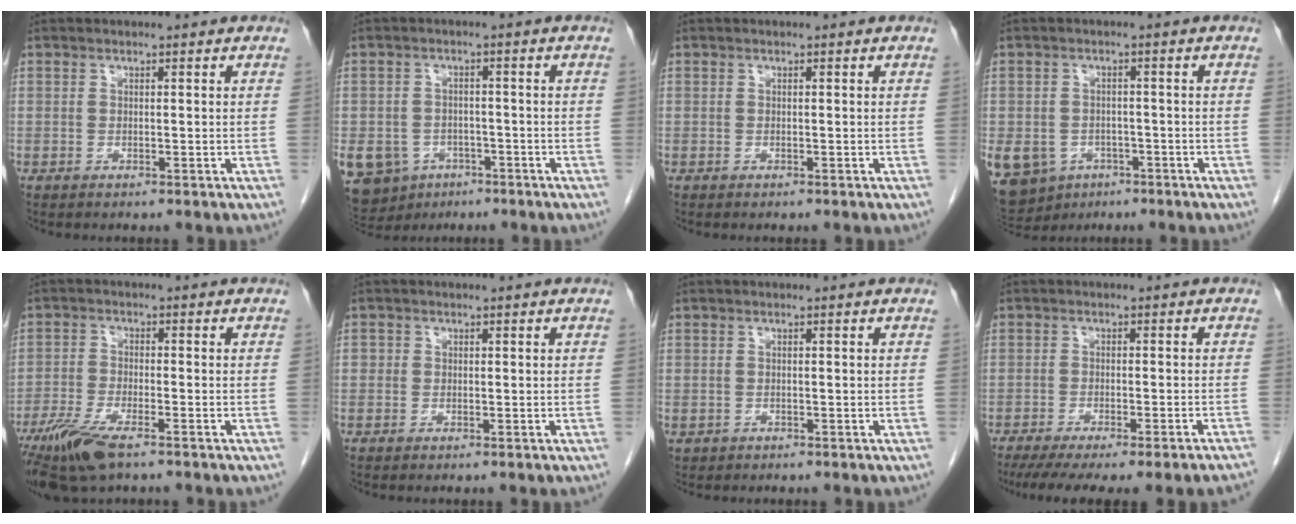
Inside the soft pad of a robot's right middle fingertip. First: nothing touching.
{"total": 12.9, "force": [-6.3, 10.4, 4.4], "torque": [-0.124, 0.000, -0.084]}
{"total": 0.0}
{"total": 16.2, "force": [-7.6, 12.9, 6.1], "torque": [-0.183, -0.003, -0.096]}
{"total": 9.0, "force": [-6.1, 2.1, 6.3], "torque": [-0.123, -0.021, -0.109]}
{"total": 1.1, "force": [0.0, 1.1, 0.2], "torque": [0.002, 0.004, -0.001]}
{"total": 0.7, "force": [-0.2, 0.6, 0.1], "torque": [-0.001, 0.003, 0.003]}
{"total": 14.8, "force": [-12.6, -0.2, 7.6], "torque": [-0.078, -0.029, -0.168]}